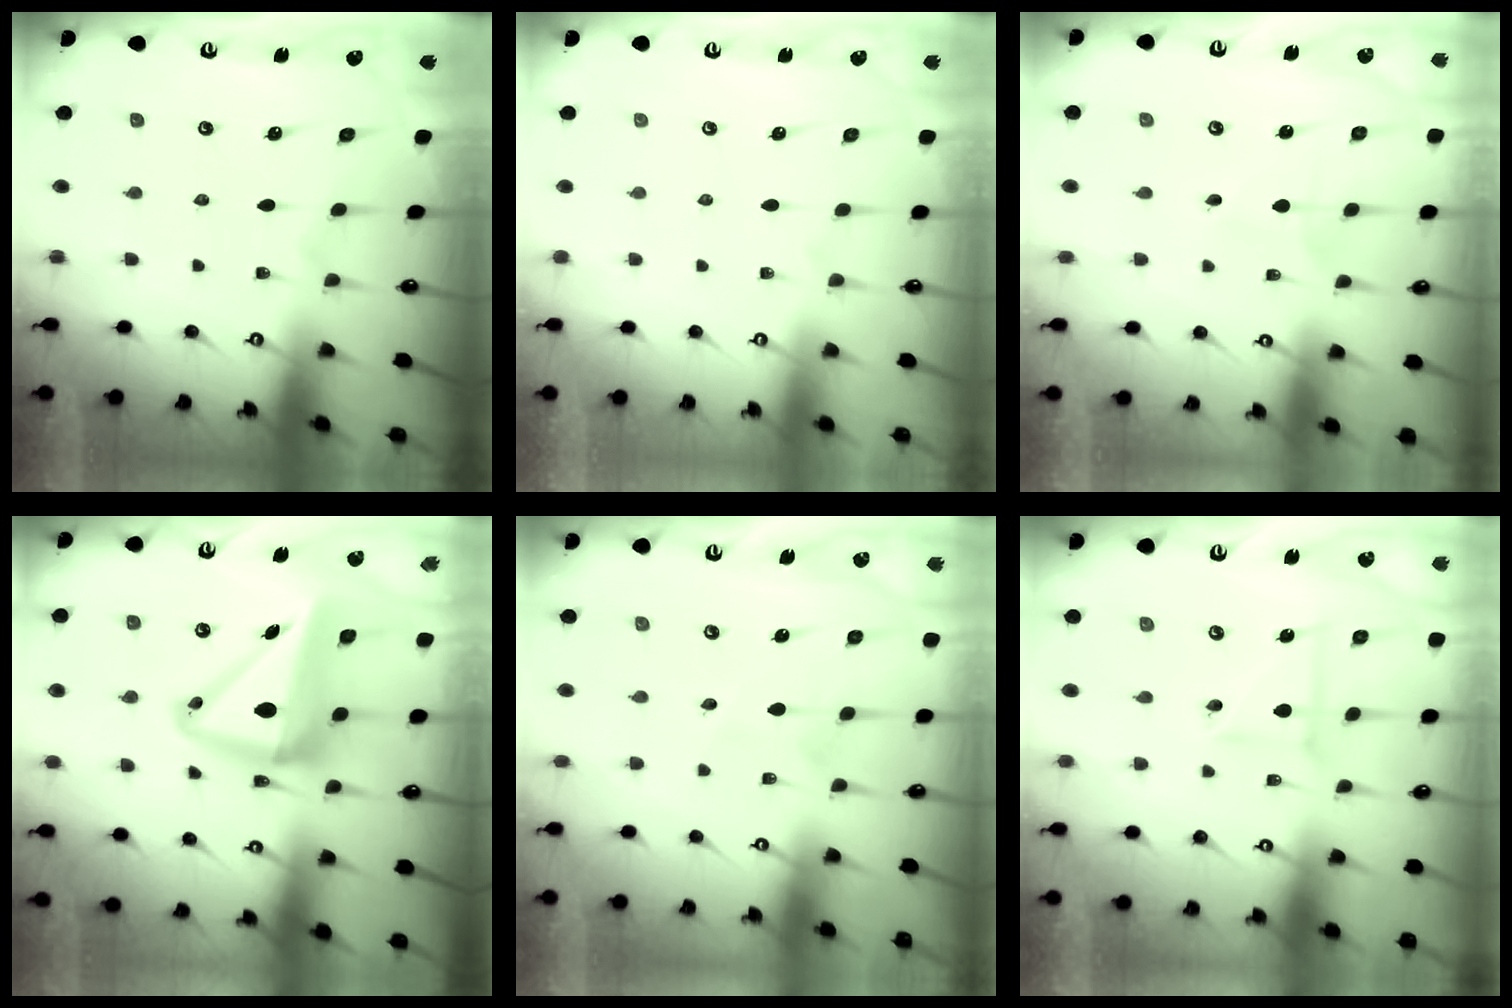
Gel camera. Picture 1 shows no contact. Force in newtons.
{"total": 0.0}
{"total": 2.5, "press": 2.5, "slide": 0.1}
{"total": 13.5, "press": 13.2, "slide": 2.8}
{"total": 2.8, "press": 2.7, "slide": 0.3}
{"total": 5.1, "press": 5.1, "slide": 0.4}